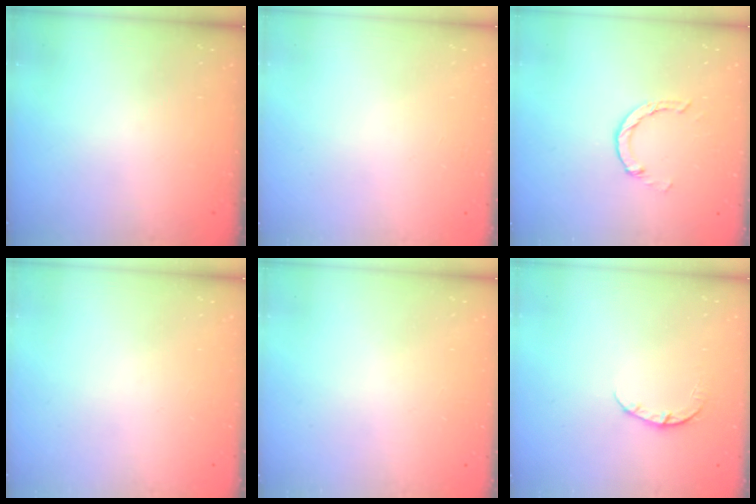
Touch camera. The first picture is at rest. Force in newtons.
{"total": 2.6, "press": 2.6, "slide": 0.2}
{"total": 2.9, "press": 2.9, "slide": 0.4}
{"total": 0.0}
{"total": 2.2, "press": 2.2, "slide": 0.1}
{"total": 3.2, "press": 3.2, "slide": 0.5}